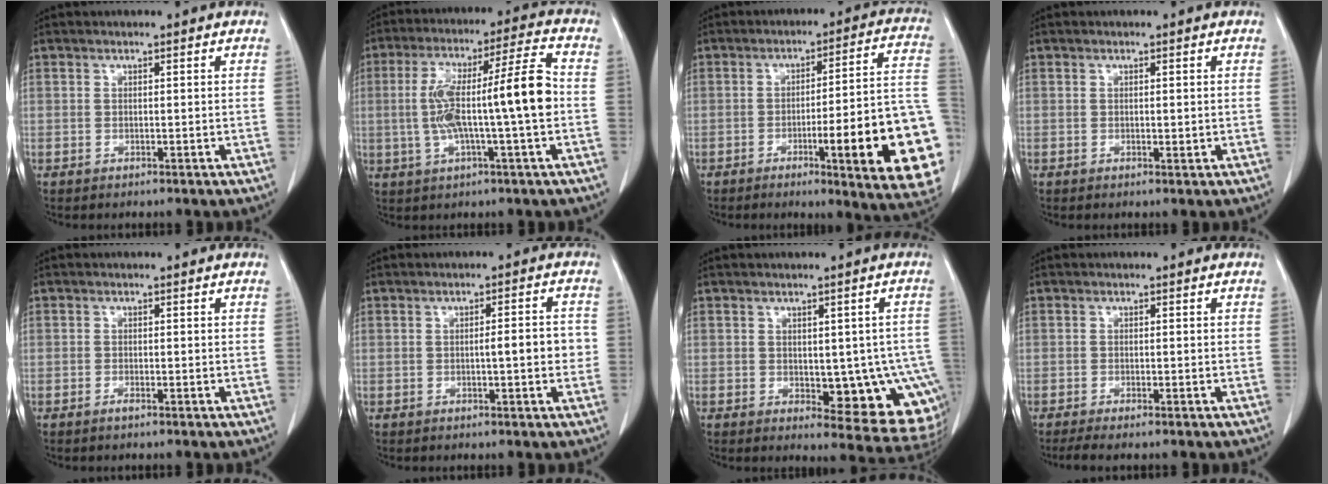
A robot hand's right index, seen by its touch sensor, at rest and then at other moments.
{"total": 13.7, "force": [-0.9, 0.5, 13.7], "torque": [-0.246, 0.027, -0.018]}
{"total": 20.7, "force": [-6.1, 1.5, 19.7], "torque": [-0.158, 0.011, -0.073]}
{"total": 0.6, "force": [0.0, 0.2, 0.6], "torque": [-0.010, -0.003, 0.001]}
{"total": 0.7, "force": [-0.6, 0.1, 0.4], "torque": [-0.009, -0.001, -0.010]}
{"total": 4.0, "force": [-0.5, 0.7, 3.9], "torque": [-0.057, 0.007, -0.007]}
{"total": 12.1, "force": [-2.4, 4.8, 10.8], "torque": [-0.081, 0.005, -0.015]}
{"total": 2.6, "force": [-2.0, 0.0, 1.6], "torque": [-0.027, -0.007, -0.036]}